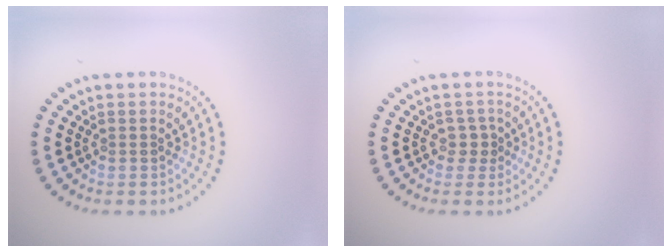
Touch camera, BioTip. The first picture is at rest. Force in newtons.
{"total": 1.4, "press": 1.0, "slide": 1.0}